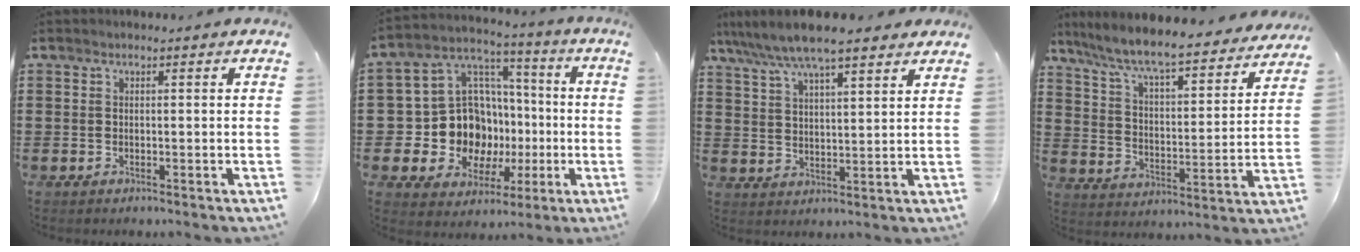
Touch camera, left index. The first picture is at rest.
{"total": 13.0, "force": [-2.6, 11.8, 4.9], "torque": [-0.137, 0.003, -0.034]}
{"total": 7.5, "force": [6.3, 1.2, 3.9], "torque": [-0.094, -0.014, 0.112]}
{"total": 7.5, "force": [6.8, 0.1, 3.2], "torque": [-0.091, -0.051, 0.109]}